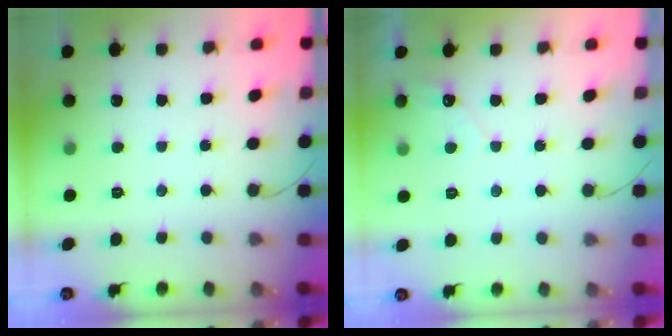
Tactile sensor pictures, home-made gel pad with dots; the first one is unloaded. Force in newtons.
{"total": 2.8, "press": 2.8, "slide": 0.1}